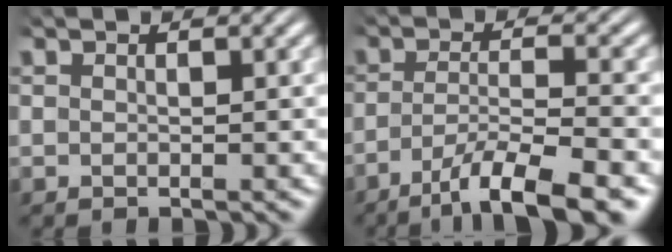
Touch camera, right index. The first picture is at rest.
{"total": 7.7, "force": [-5.4, 1.8, 5.2], "torque": [-0.085, -0.018, -0.079]}